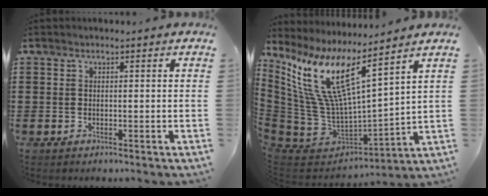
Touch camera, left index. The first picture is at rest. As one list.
[{"total": 12.8, "force": [7.1, 3.7, 10.0], "torque": [-0.244, -0.060, 0.116]}]